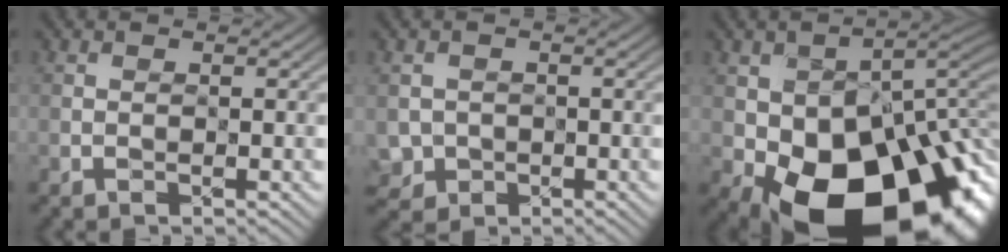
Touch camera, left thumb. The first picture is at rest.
{"total": 1.8, "force": [-0.5, 1.7, -0.5], "torque": [0.004, -0.010, -0.012]}
{"total": 19.8, "force": [-7.1, 12.4, 13.7], "torque": [-0.195, -0.050, -0.092]}